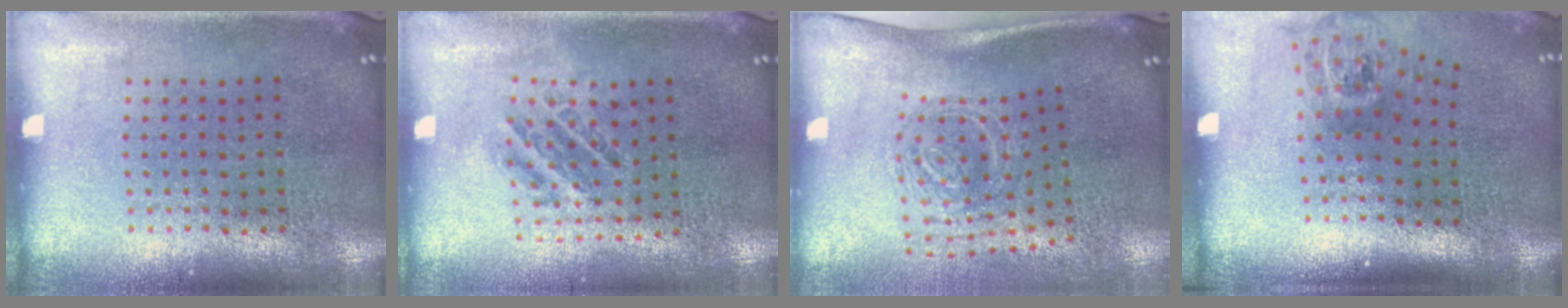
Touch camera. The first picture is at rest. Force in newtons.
{"total": 1.0, "press": 1.0, "slide": 0.2}
{"total": 1.9, "press": 1.3, "slide": 1.4}
{"total": 1.9, "press": 1.3, "slide": 1.4}